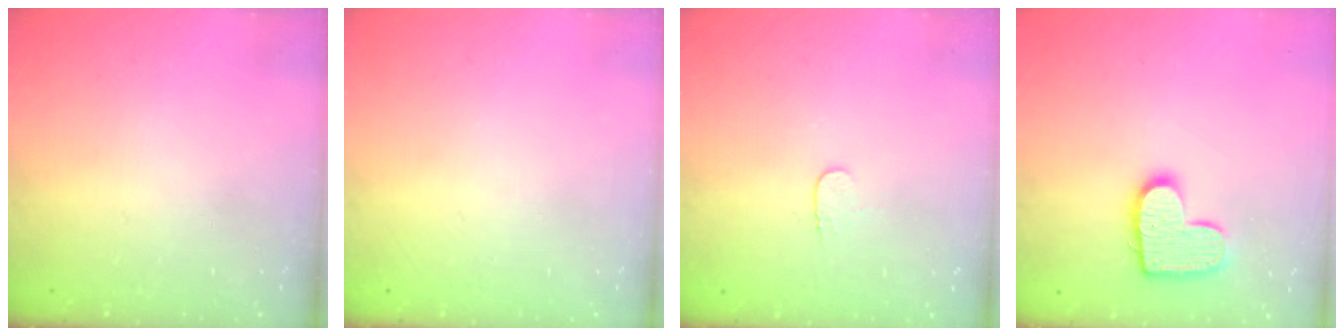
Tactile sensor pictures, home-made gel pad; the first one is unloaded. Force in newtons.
{"total": 0.0}
{"total": 3.6, "press": 3.6, "slide": 0.4}
{"total": 12.0, "press": 11.9, "slide": 0.6}